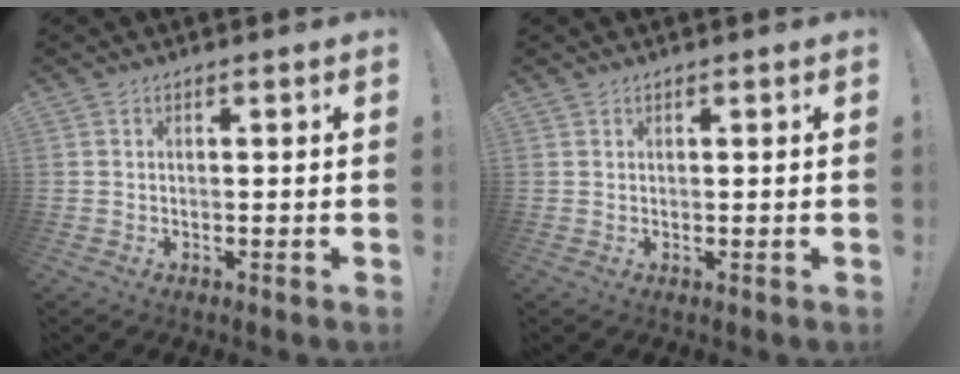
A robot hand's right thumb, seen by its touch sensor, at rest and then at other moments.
{"total": 0.0}